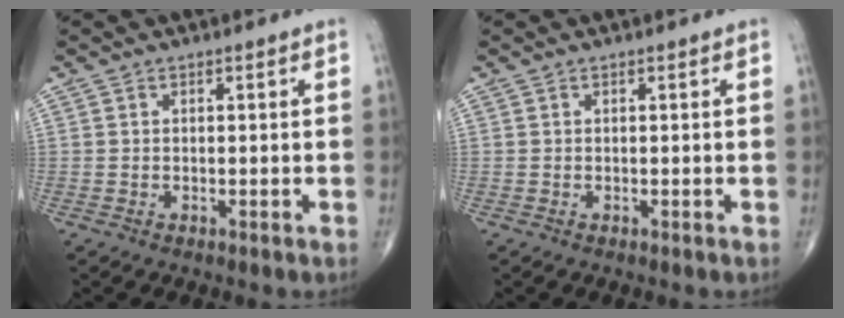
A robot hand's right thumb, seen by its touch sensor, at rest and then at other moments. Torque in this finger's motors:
{"motor_torque": [0.00, 0.00, 0.00, 0.00, 0.00]}